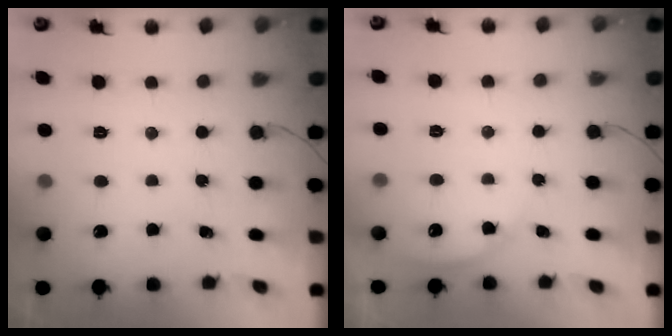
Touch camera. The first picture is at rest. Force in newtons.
{"total": 3.9, "press": 3.5, "slide": 1.8}